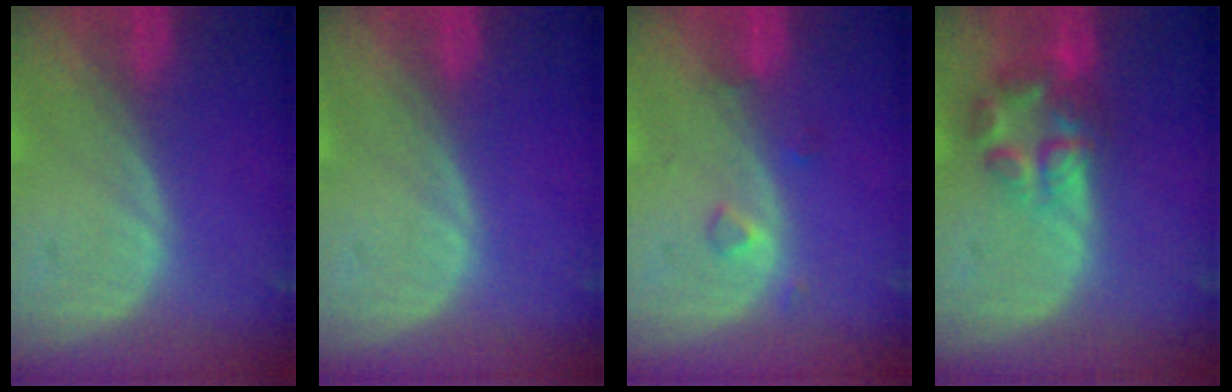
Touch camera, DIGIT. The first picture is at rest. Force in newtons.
{"total": 0.0}
{"total": 1.8, "press": 1.8, "slide": 0.1}
{"total": 6.9, "press": 5.9, "slide": 3.6}